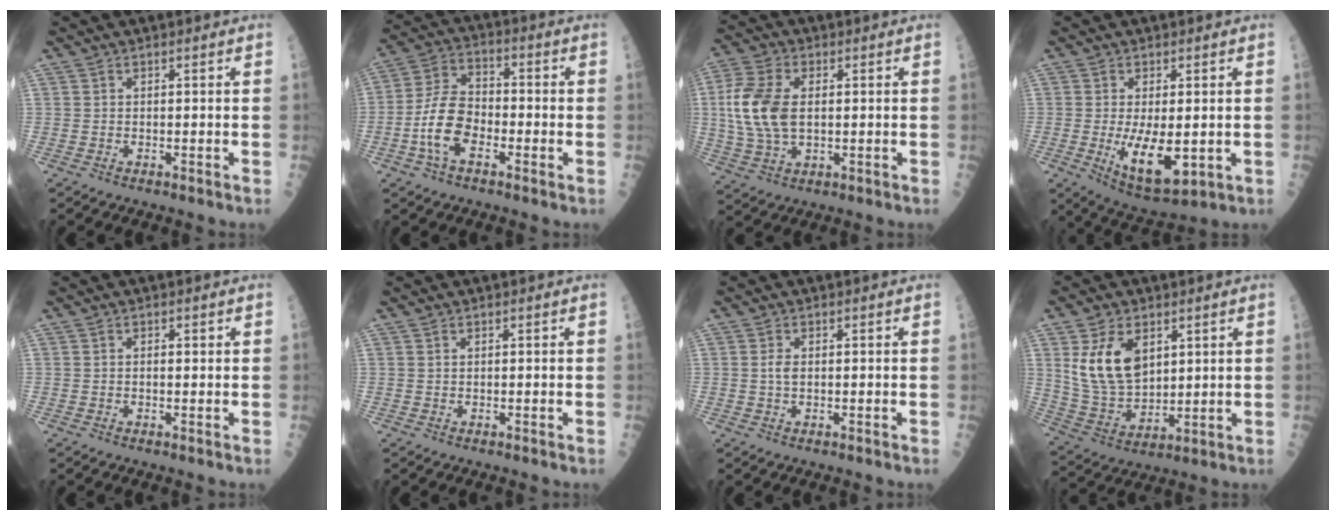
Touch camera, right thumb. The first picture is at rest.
{"total": 10.4, "force": [-3.2, 5.9, 8.0], "torque": [-0.147, 0.032, -0.070]}
{"total": 12.4, "force": [1.1, 7.2, 10.1], "torque": [-0.219, 0.003, 0.019]}
{"total": 10.7, "force": [-1.4, 4.8, 9.5], "torque": [-0.146, -0.023, -0.006]}
{"total": 0.7, "force": [0.1, 0.3, 0.6], "torque": [-0.012, 0.000, 0.002]}
{"total": 0.0}
{"total": 1.7, "force": [0.2, 0.9, 1.4], "torque": [-0.026, 0.000, 0.003]}
{"total": 12.7, "force": [4.4, 7.8, 9.0], "torque": [-0.154, -0.019, 0.101]}